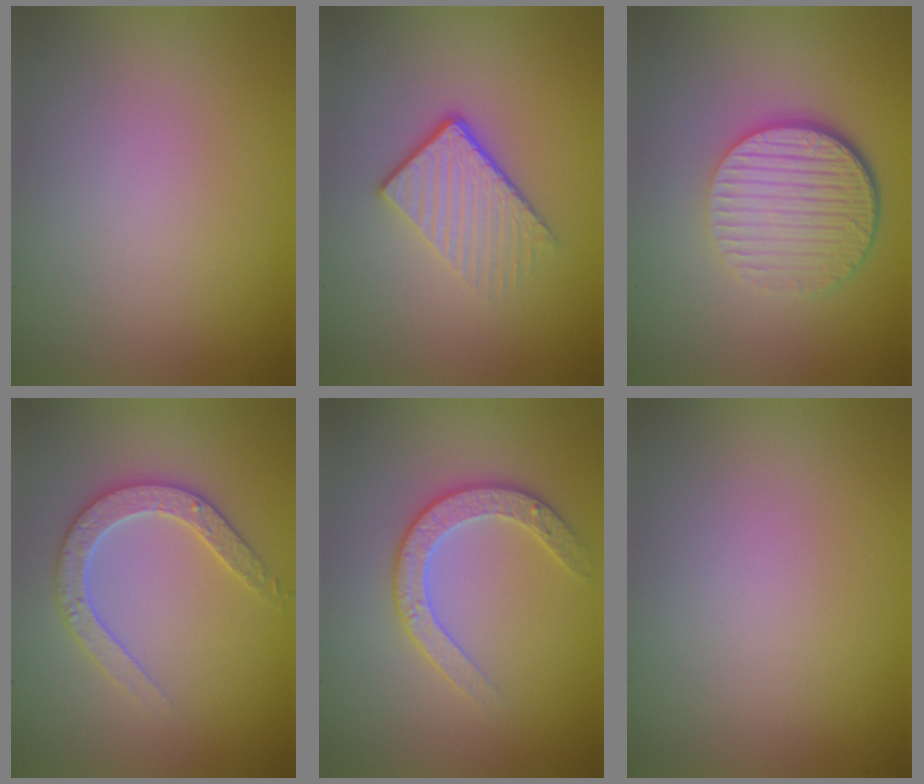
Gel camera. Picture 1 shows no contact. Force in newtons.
{"total": 3.9, "press": 2.6, "slide": 2.9}
{"total": 6.3, "press": 4.2, "slide": 4.6}
{"total": 3.0, "press": 2.9, "slide": 0.6}
{"total": 2.9, "press": 2.8, "slide": 0.8}
{"total": 0.0}